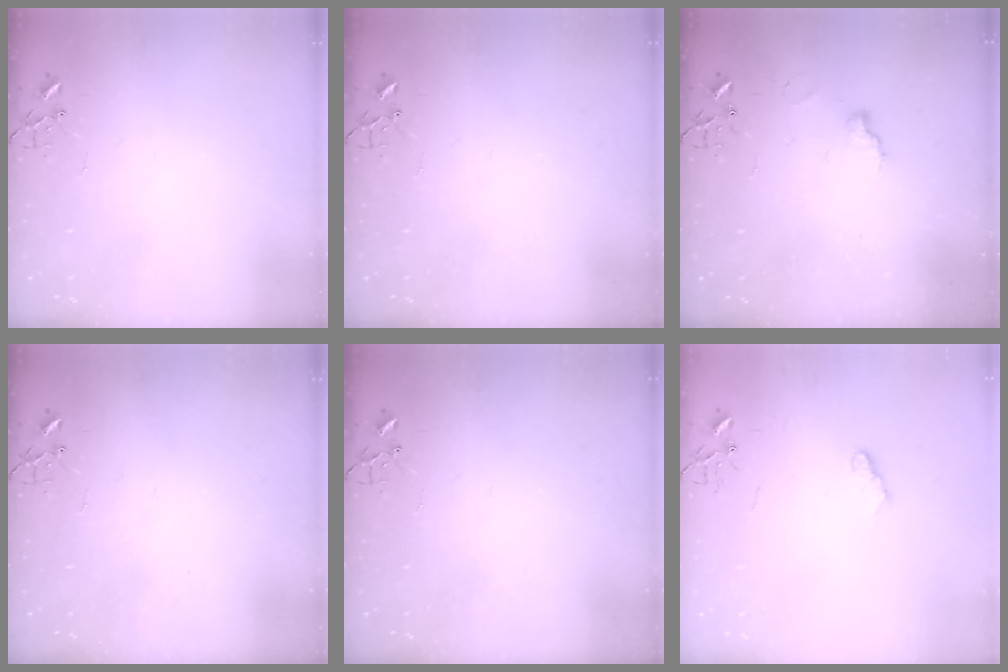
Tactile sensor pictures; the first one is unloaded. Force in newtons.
{"total": 0.0}
{"total": 7.4, "press": 7.4, "slide": 0.4}
{"total": 0.0}
{"total": 0.0}
{"total": 7.2, "press": 7.1, "slide": 0.7}